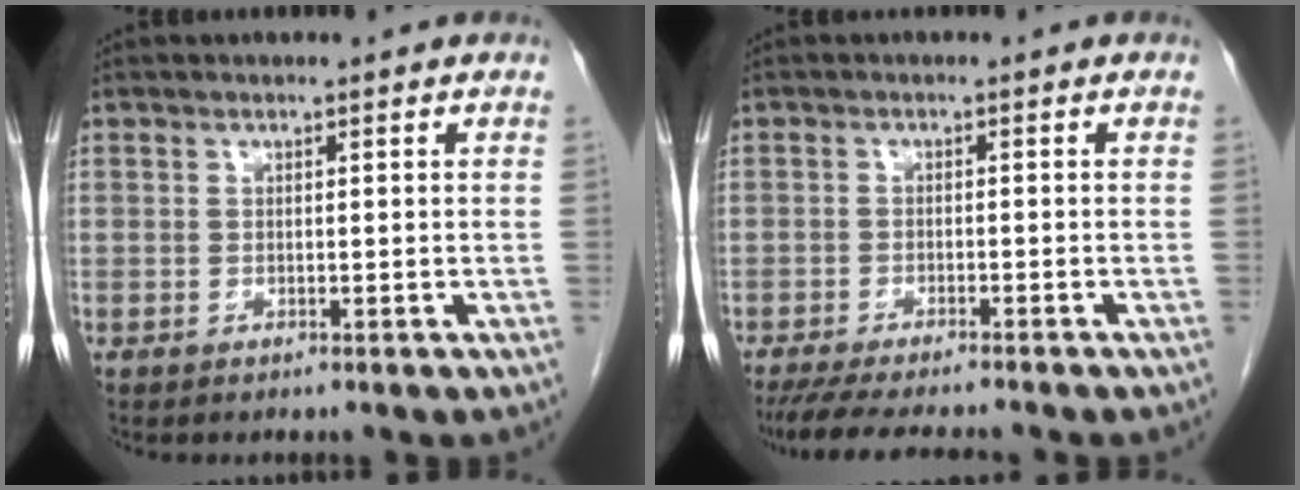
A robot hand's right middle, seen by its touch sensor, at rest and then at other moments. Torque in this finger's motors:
{"motor_torque": [0.11, -0.10, 0.04, 0.03]}